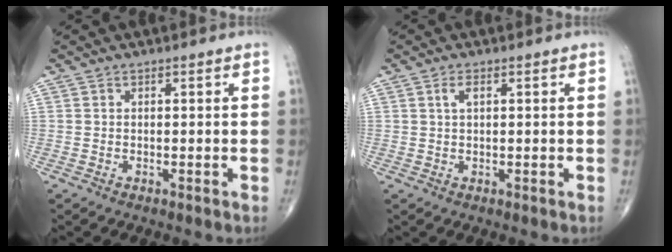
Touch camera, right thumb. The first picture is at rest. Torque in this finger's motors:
{"motor_torque": [0.03, 0.80, 0.28, -0.04, 0.05]}